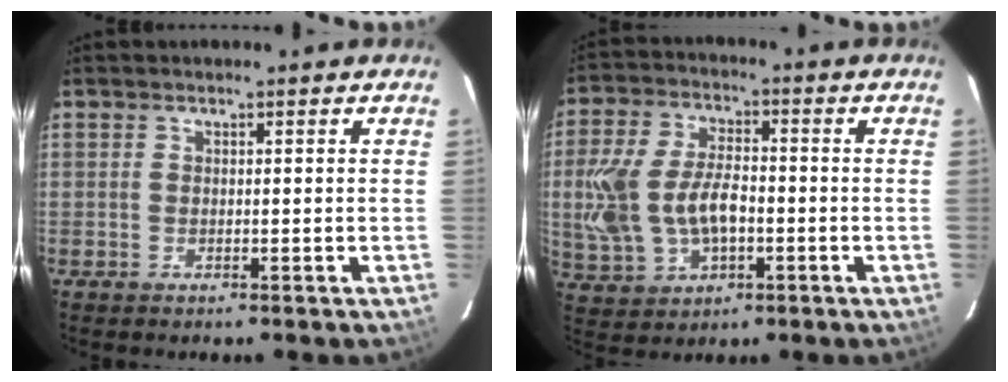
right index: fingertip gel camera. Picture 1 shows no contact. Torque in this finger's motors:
{"motor_torque": [0.49, -0.09, 0.55, 0.18]}